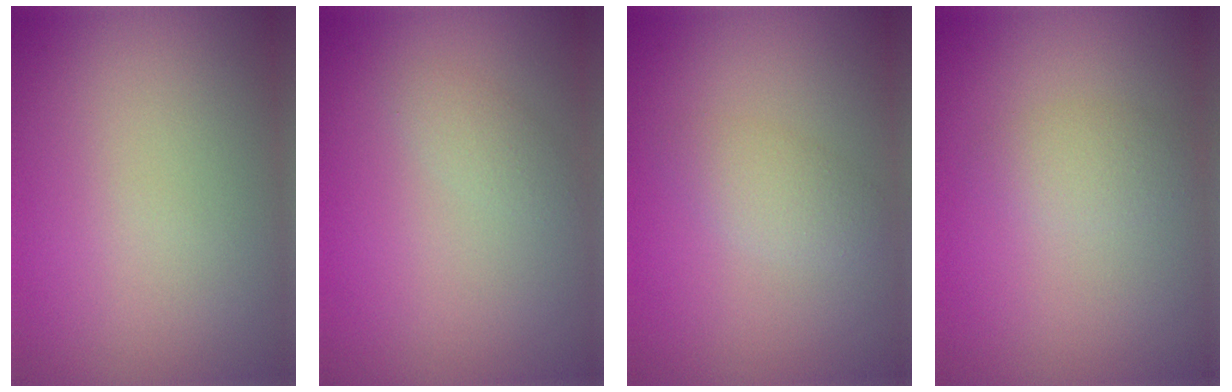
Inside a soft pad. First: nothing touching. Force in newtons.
{"total": 1.2, "press": 1.2, "slide": 0.0}
{"total": 2.0, "press": 2.0, "slide": 0.1}
{"total": 1.8, "press": 1.8, "slide": 0.0}